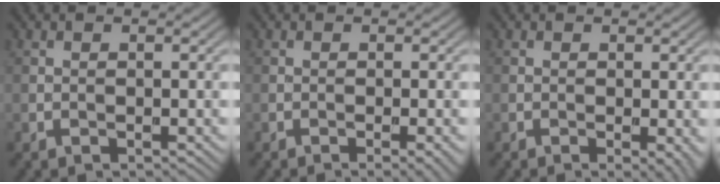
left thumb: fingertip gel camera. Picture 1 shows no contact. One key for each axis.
{"total": 2.0, "fx": -0.8, "fy": 0.2, "fz": 1.8, "tx": -0.025, "ty": 0.001, "tz": -0.015}
{"total": 1.9, "fx": -0.4, "fy": 0.3, "fz": 1.8, "tx": -0.024, "ty": -0.007, "tz": -0.008}